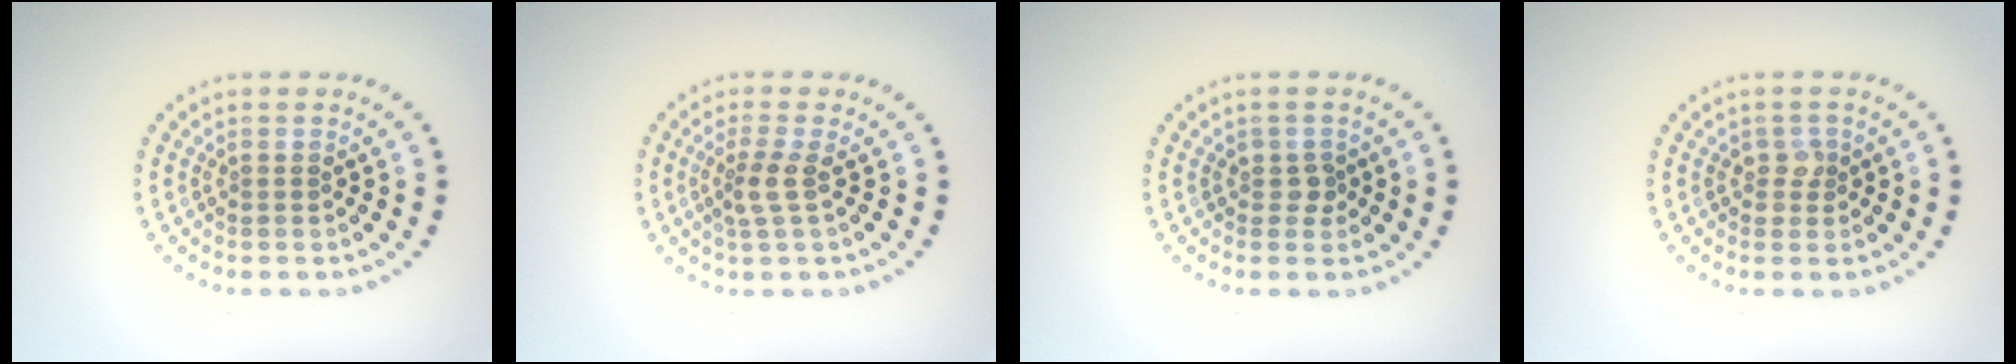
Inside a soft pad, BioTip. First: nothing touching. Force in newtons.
{"total": 2.0, "press": 1.6, "slide": 1.2}
{"total": 1.0, "press": 0.9, "slide": 0.4}
{"total": 1.2, "press": 1.1, "slide": 0.5}